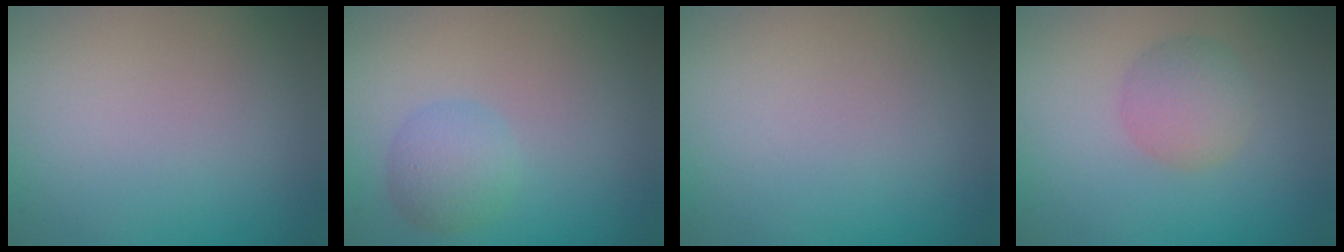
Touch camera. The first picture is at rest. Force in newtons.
{"total": 2.5, "press": 2.5, "slide": 0.2}
{"total": 0.0}
{"total": 2.8, "press": 2.8, "slide": 0.1}